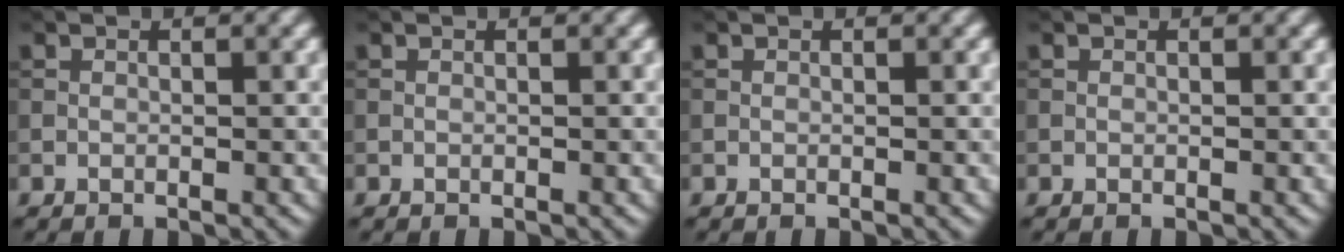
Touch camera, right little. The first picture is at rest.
{"total": 0.0}
{"total": 0.0}
{"total": 0.0}